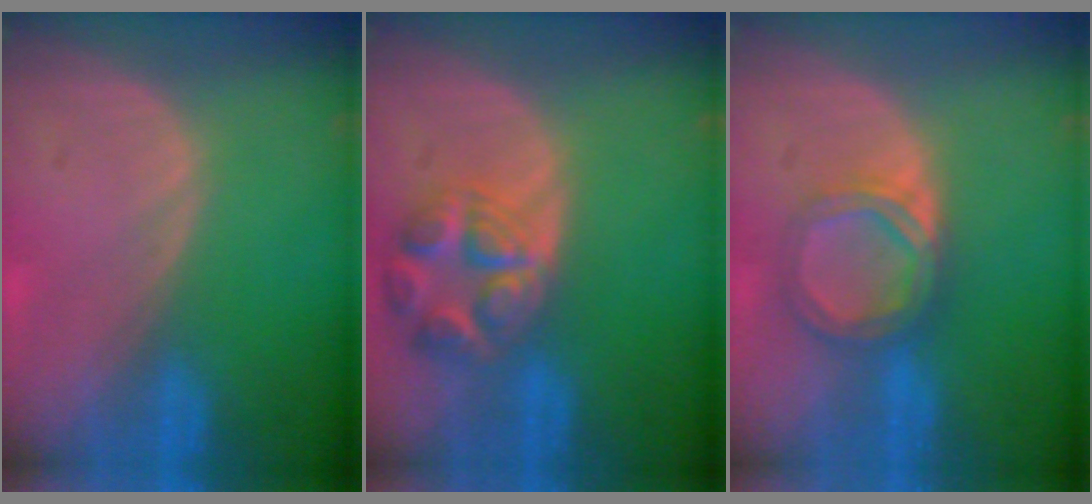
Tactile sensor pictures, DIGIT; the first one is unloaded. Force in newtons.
{"total": 7.9, "press": 7.0, "slide": 3.6}
{"total": 5.6, "press": 5.3, "slide": 1.9}